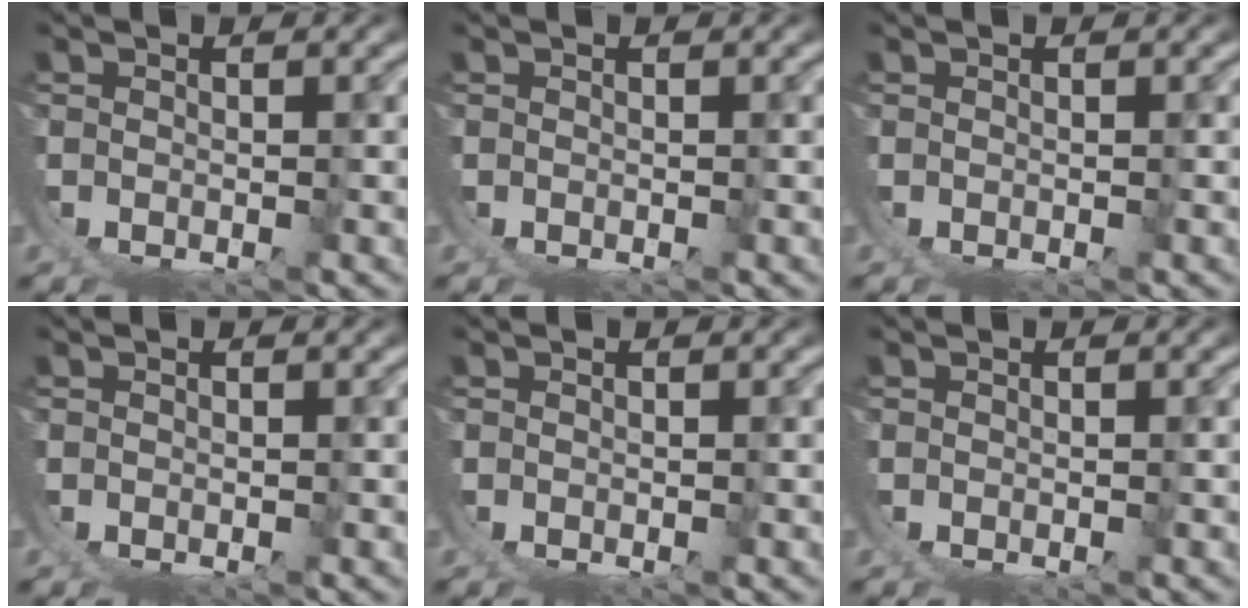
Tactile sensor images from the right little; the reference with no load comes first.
{"total": 0.0}
{"total": 0.0}
{"total": 0.0}
{"total": 0.0}
{"total": 0.0}